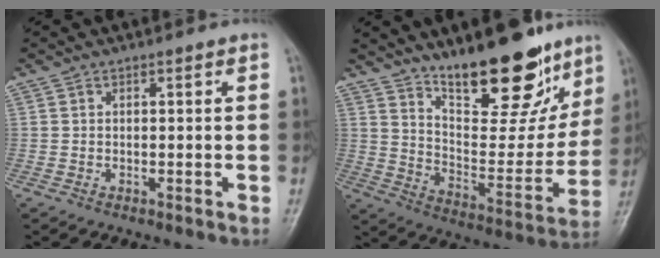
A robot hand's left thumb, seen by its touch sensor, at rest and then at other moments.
{"total": 21.3, "force": [14.7, 8.1, 13.1], "torque": [-0.136, -0.093, 0.236]}